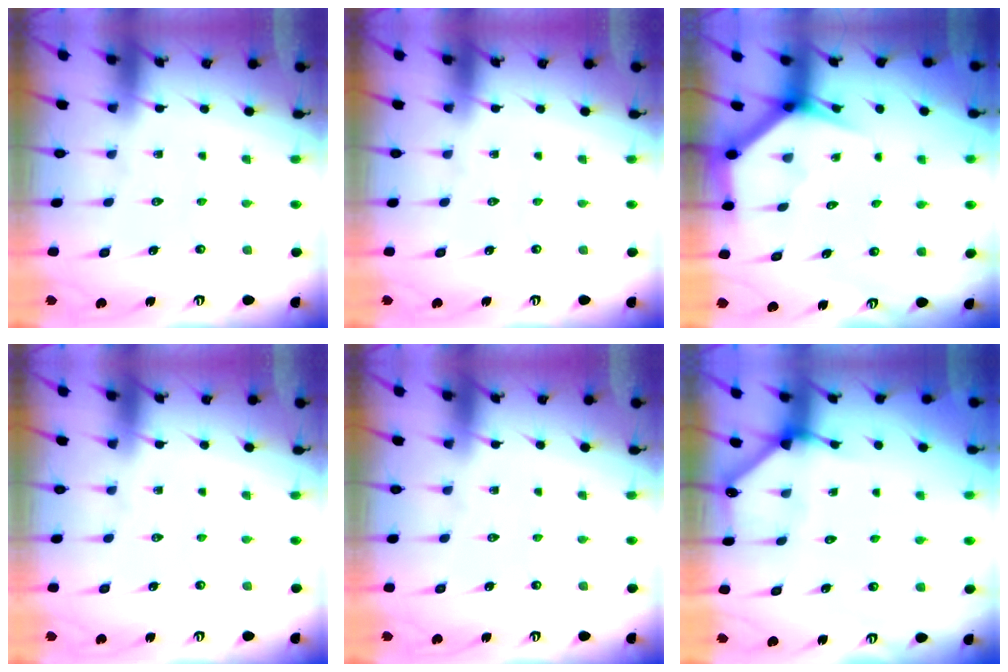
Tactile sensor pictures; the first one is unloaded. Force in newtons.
{"total": 0.0}
{"total": 3.6, "press": 3.6, "slide": 0.3}
{"total": 0.0}
{"total": 0.0}
{"total": 2.4, "press": 2.4, "slide": 0.2}